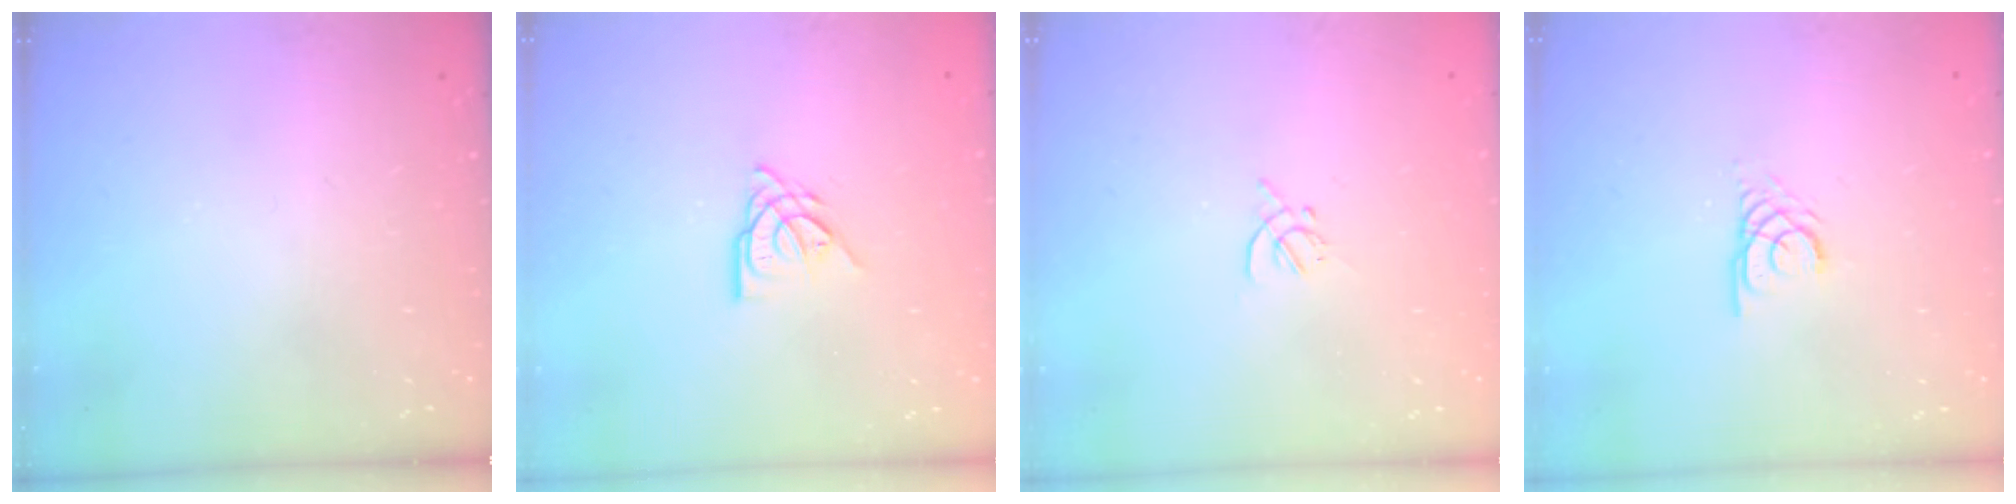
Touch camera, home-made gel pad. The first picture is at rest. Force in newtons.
{"total": 7.2, "press": 7.2, "slide": 0.7}
{"total": 1.4, "press": 1.3, "slide": 0.5}
{"total": 2.2, "press": 2.2, "slide": 0.3}